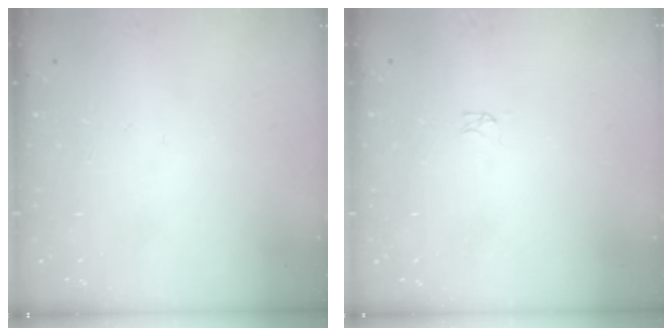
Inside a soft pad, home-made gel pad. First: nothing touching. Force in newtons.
{"total": 0.0}